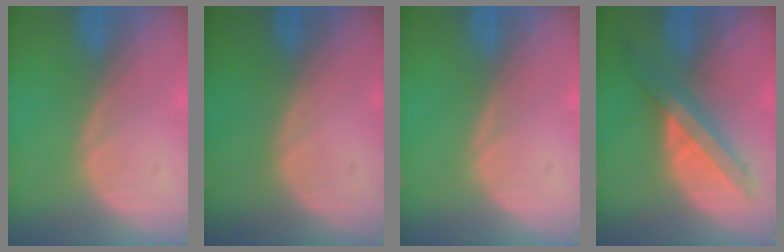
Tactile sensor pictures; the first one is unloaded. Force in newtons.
{"total": 0.0}
{"total": 0.0}
{"total": 6.5, "press": 6.3, "slide": 1.6}